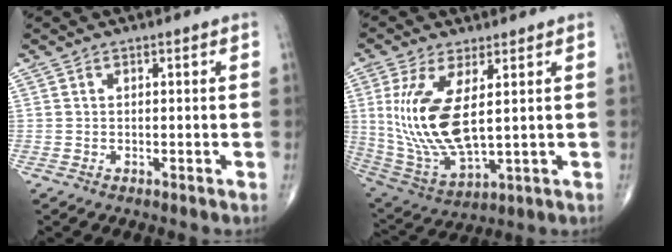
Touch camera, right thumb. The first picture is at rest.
{"total": 15.8, "force": [2.7, 6.4, 14.2], "torque": [-0.300, -0.023, 0.071]}